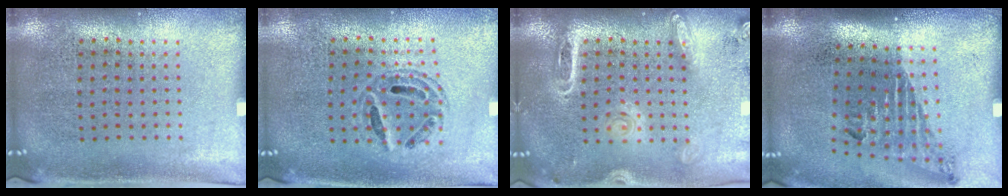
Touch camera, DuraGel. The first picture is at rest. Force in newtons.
{"total": 0.7, "press": 0.6, "slide": 0.2}
{"total": 2.0, "press": 1.8, "slide": 1.1}
{"total": 1.7, "press": 1.1, "slide": 1.3}